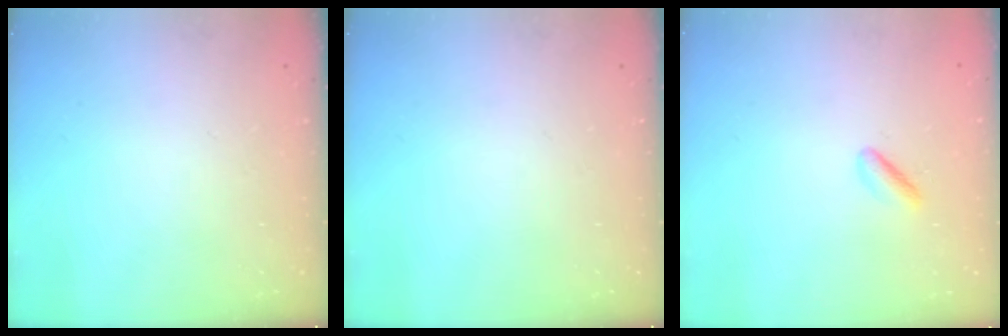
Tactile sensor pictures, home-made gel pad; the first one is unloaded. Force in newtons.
{"total": 0.0}
{"total": 2.1, "press": 1.9, "slide": 0.9}